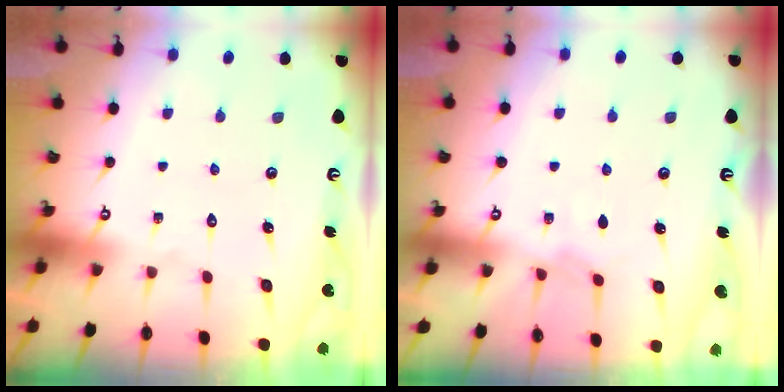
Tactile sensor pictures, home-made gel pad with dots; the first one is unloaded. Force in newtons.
{"total": 4.1, "press": 4.1, "slide": 0.5}